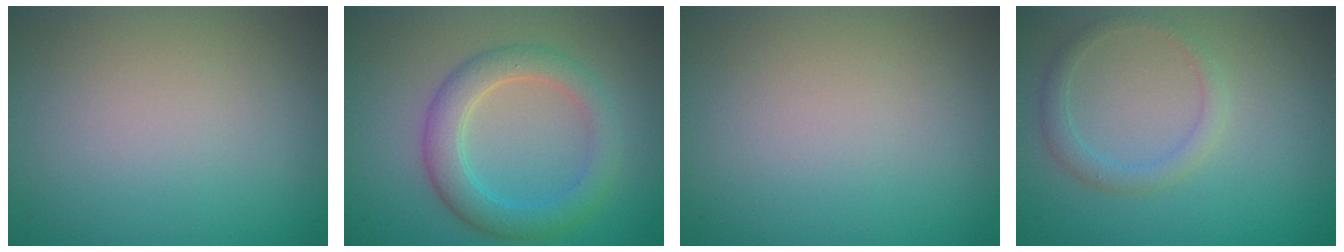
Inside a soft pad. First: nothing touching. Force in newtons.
{"total": 4.2, "press": 4.2, "slide": 0.3}
{"total": 0.0}
{"total": 1.8, "press": 1.8, "slide": 0.2}